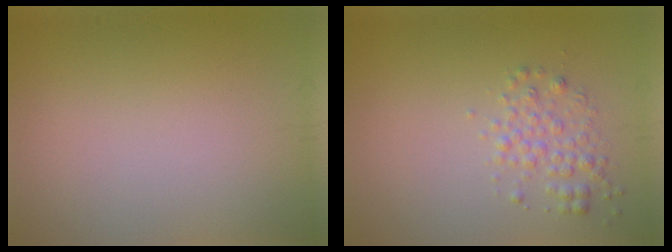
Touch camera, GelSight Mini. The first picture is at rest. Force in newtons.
{"total": 2.2, "press": 2.2, "slide": 0.1}